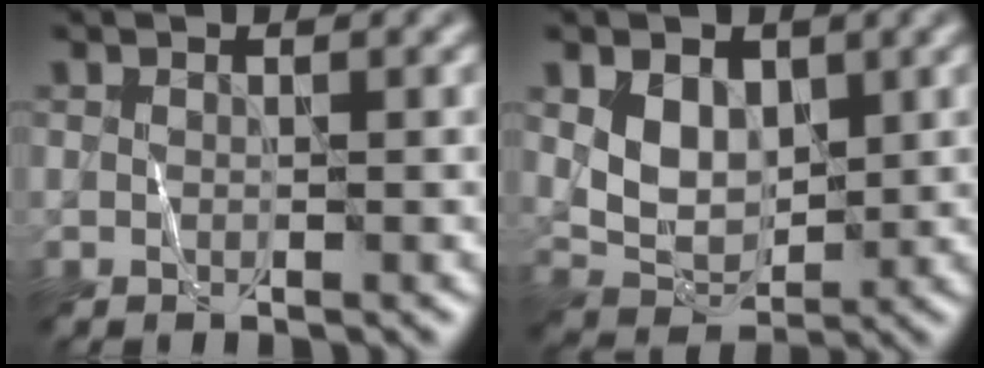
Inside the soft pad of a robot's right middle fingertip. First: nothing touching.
{"total": 4.0, "force": [1.2, 2.9, 2.5], "torque": [-0.051, -0.010, 0.024]}